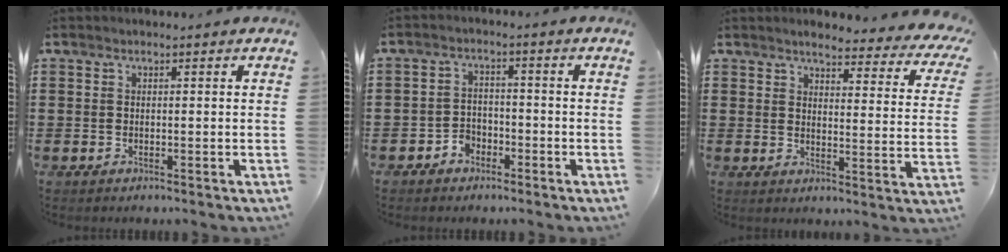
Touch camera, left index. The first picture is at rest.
{"total": 3.0, "force": [-2.4, 1.7, 0.3], "torque": [-0.014, 0.005, -0.051]}
{"total": 4.1, "force": [3.6, 0.5, 1.9], "torque": [-0.047, -0.026, 0.056]}